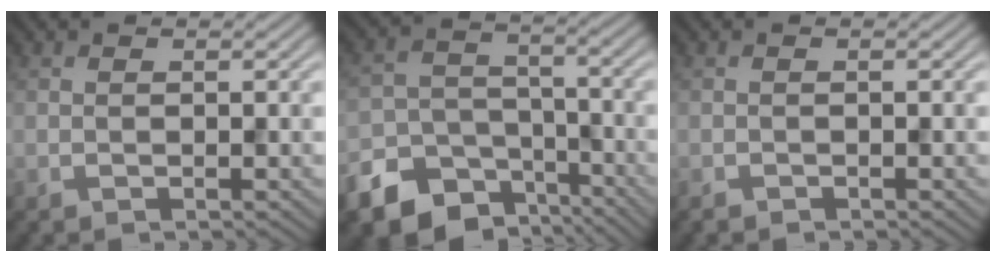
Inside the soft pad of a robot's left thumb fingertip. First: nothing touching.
{"total": 12.0, "force": [-8.1, 7.9, 4.1], "torque": [-0.107, -0.031, -0.135]}
{"total": 0.7, "force": [-0.6, 0.2, -0.1], "torque": [-0.002, -0.005, -0.011]}